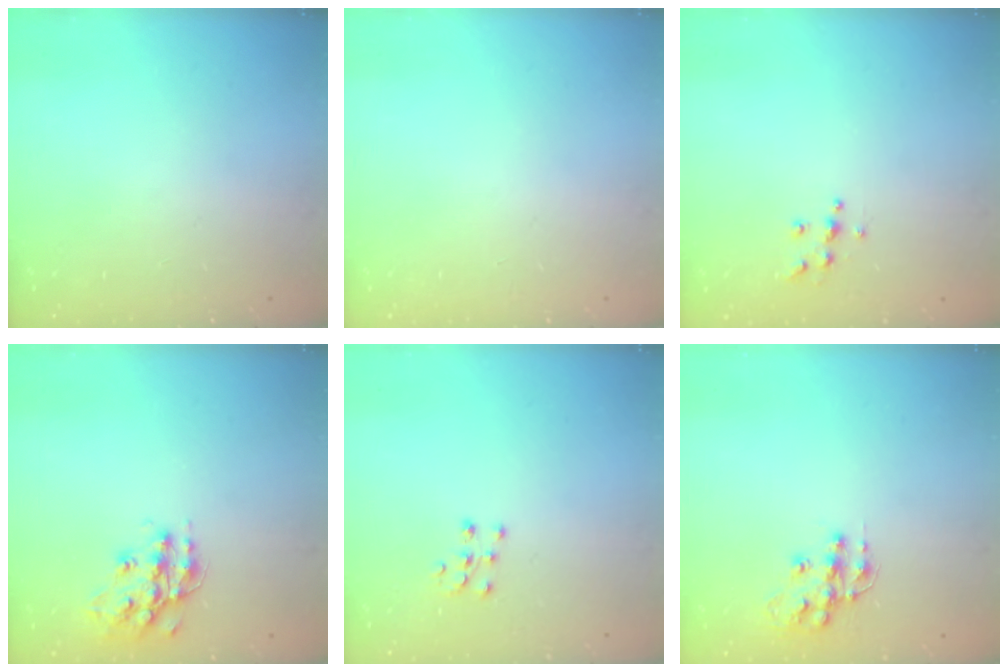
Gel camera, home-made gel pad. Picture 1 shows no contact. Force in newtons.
{"total": 0.0}
{"total": 5.9, "press": 5.9, "slide": 0.5}
{"total": 14.4, "press": 14.4, "slide": 0.7}
{"total": 7.6, "press": 7.6, "slide": 0.5}
{"total": 11.6, "press": 11.5, "slide": 0.8}